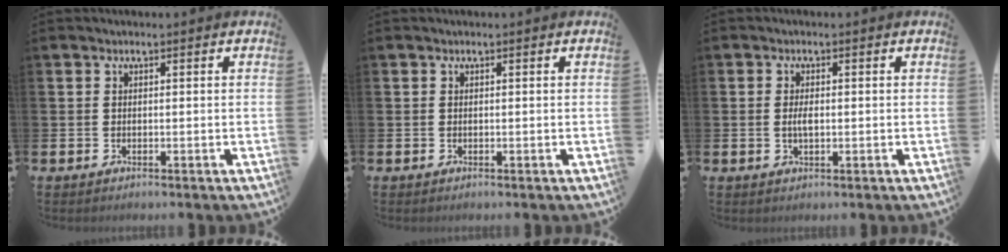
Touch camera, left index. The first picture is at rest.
{"total": 0.0}
{"total": 2.1, "force": [-0.1, 0.8, 1.9], "torque": [-0.034, 0.002, -0.004]}